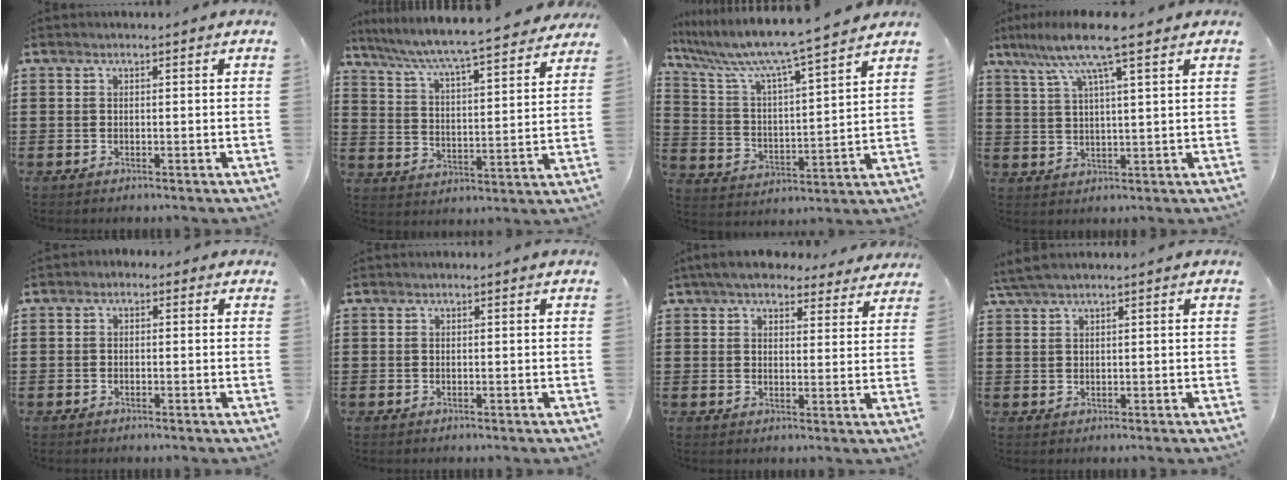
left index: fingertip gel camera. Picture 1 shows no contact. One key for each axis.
{"total": 5.8, "fx": 5.3, "fy": -0.3, "fz": 2.3, "tx": -0.071, "ty": -0.041, "tz": 0.083}
{"total": 7.9, "fx": 7.0, "fy": -0.3, "fz": 3.7, "tx": -0.103, "ty": -0.052, "tz": 0.112}
{"total": 9.1, "fx": 6.3, "fy": 0.4, "fz": 6.6, "tx": -0.142, "ty": -0.010, "tz": 0.112}
{"total": 1.0, "fx": -0.7, "fy": 0.7, "fz": 0.3, "tx": -0.008, "ty": 0.004, "tz": -0.016}
{"total": 0.0}
{"total": 5.8, "fx": 5.3, "fy": 1.6, "fz": 1.7, "tx": -0.051, "ty": -0.007, "tz": 0.099}
{"total": 2.3, "fx": 1.6, "fy": 0.2, "fz": 1.7, "tx": -0.035, "ty": 0.000, "tz": 0.031}